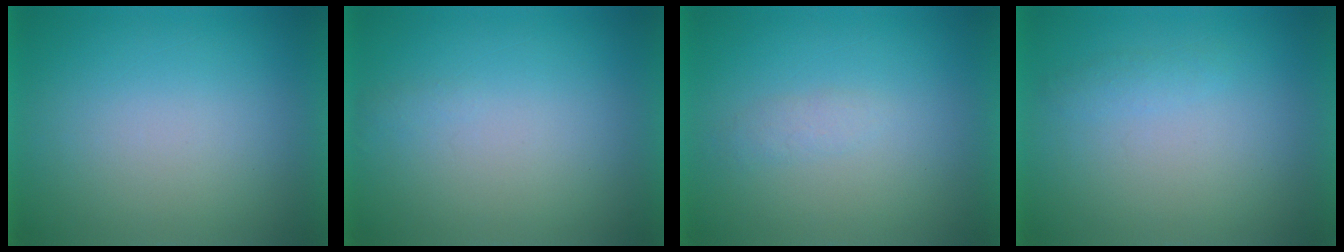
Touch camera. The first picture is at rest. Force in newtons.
{"total": 1.1}
{"total": 1.4}
{"total": 1.3}